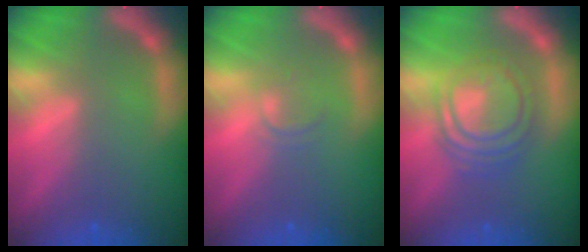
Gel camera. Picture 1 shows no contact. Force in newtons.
{"total": 1.4}
{"total": 7.6}